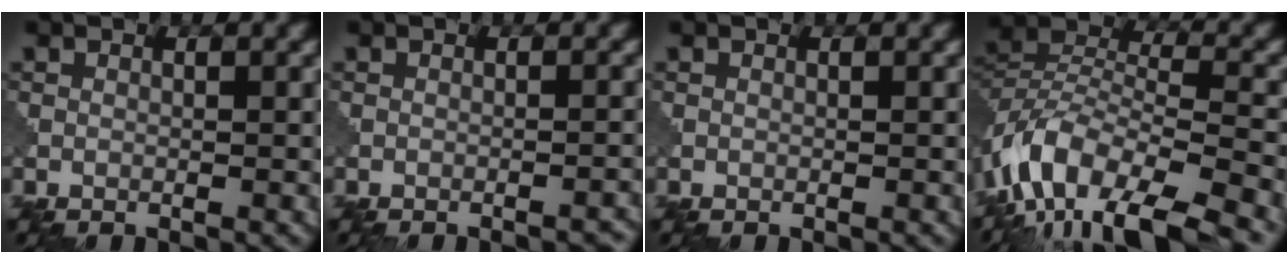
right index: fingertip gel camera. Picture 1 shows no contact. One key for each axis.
{"total": 1.9, "fx": -1.7, "fy": 0.4, "fz": 0.8, "tx": 0.000, "ty": 0.003, "tz": -0.023}
{"total": 0.0}
{"total": 12.6, "fx": -8.7, "fy": 5.1, "fz": 7.5, "tx": -0.149, "ty": 0.004, "tz": -0.158}